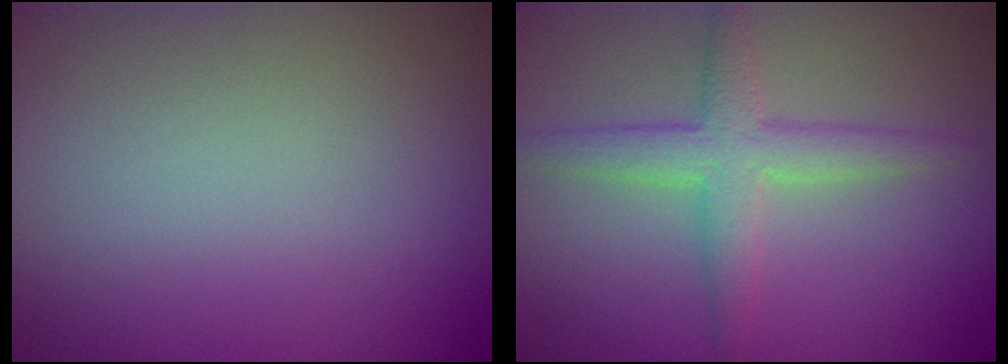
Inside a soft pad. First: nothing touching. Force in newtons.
{"total": 3.3, "press": 3.3, "slide": 0.1}